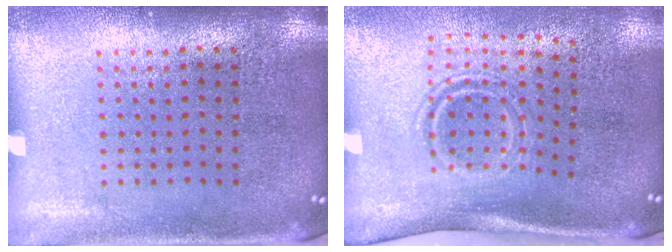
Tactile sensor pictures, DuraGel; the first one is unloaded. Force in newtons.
{"total": 1.7, "press": 1.0, "slide": 1.3}